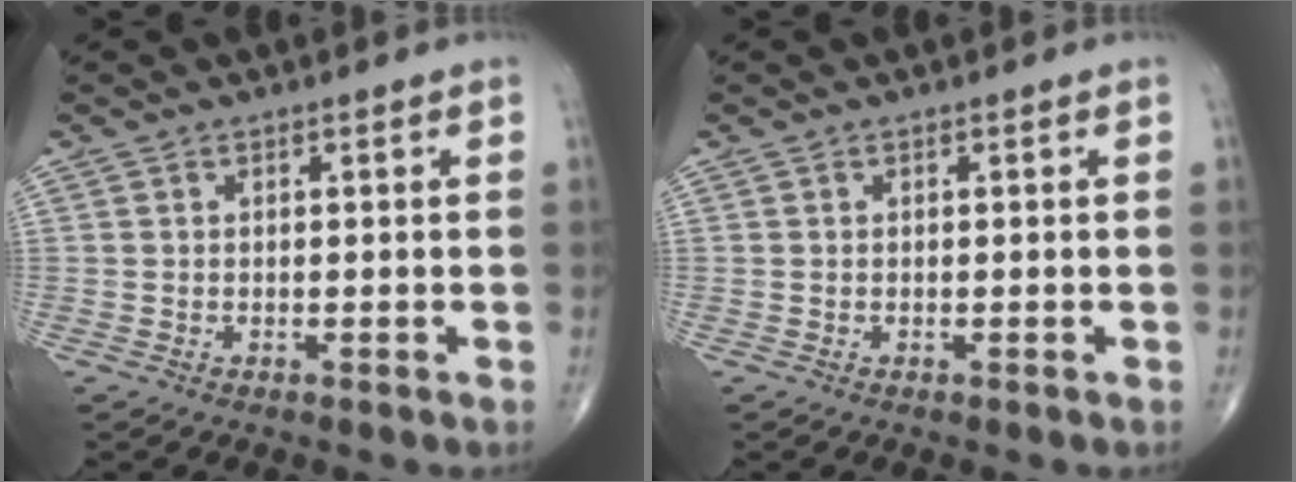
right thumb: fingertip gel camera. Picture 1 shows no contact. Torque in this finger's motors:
{"motor_torque": [0.01, 0.00, -0.07, -0.03, 0.00]}